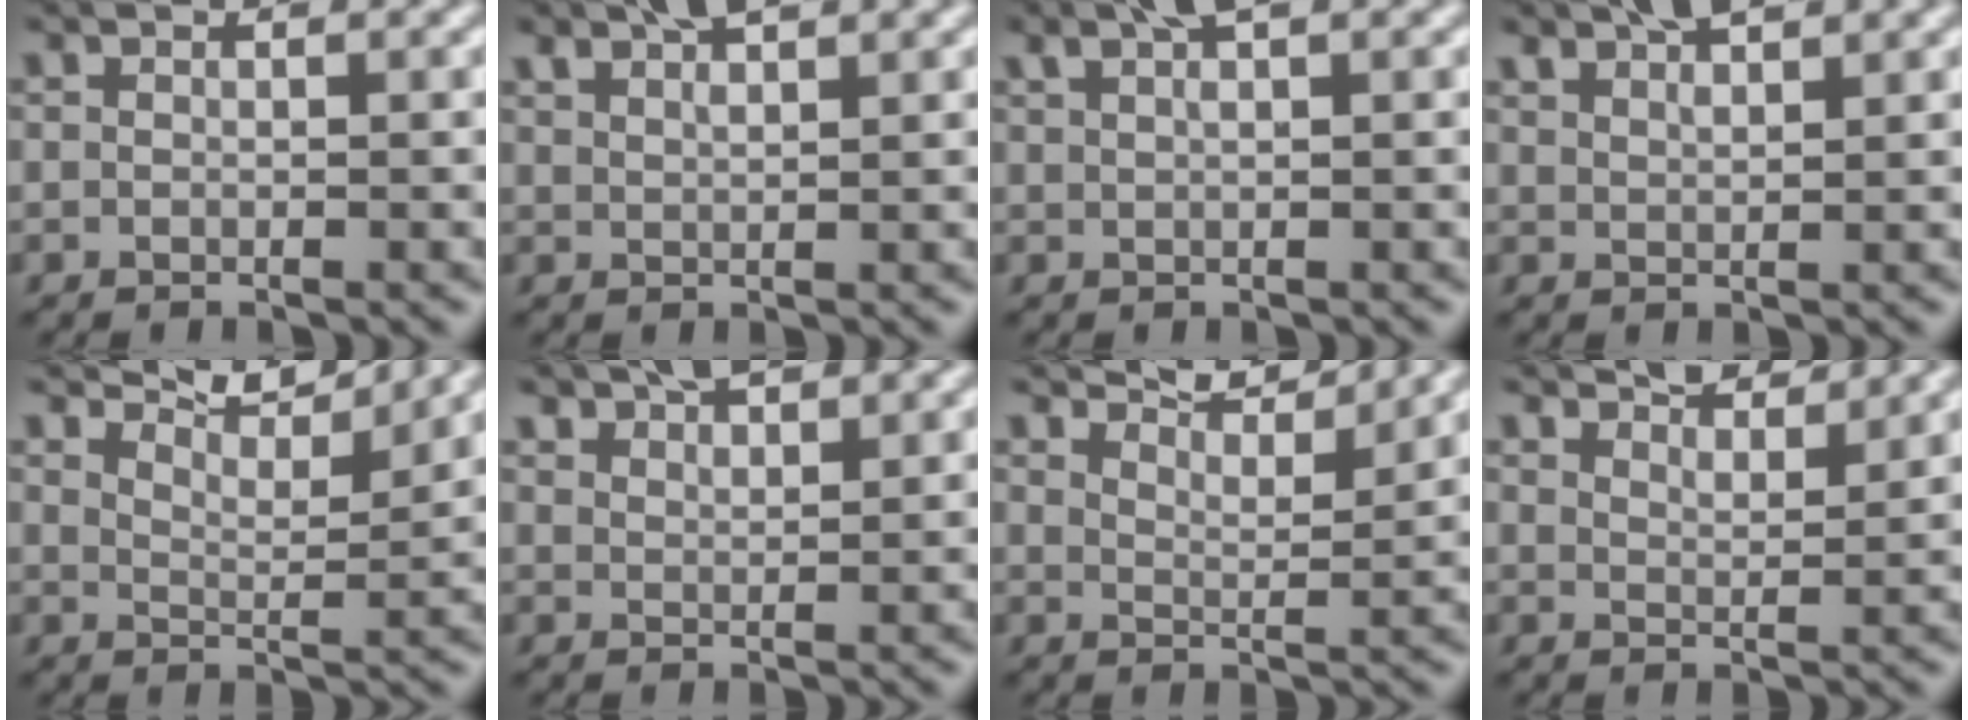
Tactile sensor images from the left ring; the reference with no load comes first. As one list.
[{"total": 3.0, "force": [2.5, 0.6, 1.5], "torque": [-0.023, 0.007, 0.041]}, {"total": 2.3, "force": [1.7, 0.4, 1.5], "torque": [-0.024, 0.003, 0.032]}, {"total": 3.4, "force": [2.8, 0.8, 1.7], "torque": [-0.020, 0.009, 0.041]}, {"total": 6.6, "force": [6.2, 0.8, 2.2], "torque": [-0.047, 0.008, 0.082]}, {"total": 3.6, "force": [3.2, 0.8, 1.4], "torque": [-0.025, 0.003, 0.054]}, {"total": 5.9, "force": [5.5, 0.7, 2.0], "torque": [-0.039, 0.006, 0.074]}, {"total": 4.5, "force": [4.2, 0.6, 1.5], "torque": [-0.021, 0.000, 0.060]}]